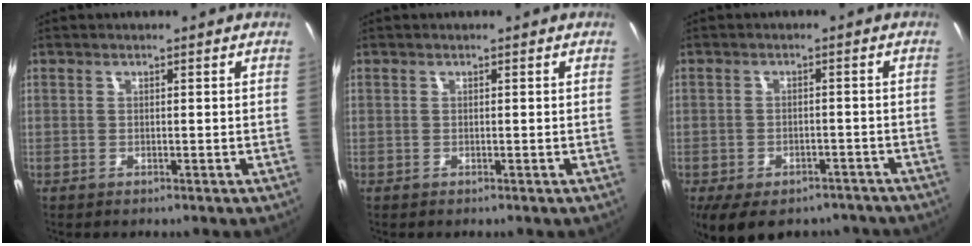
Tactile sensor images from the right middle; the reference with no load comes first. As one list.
[{"total": 0.0}, {"total": 13.7, "force": [-9.7, 7.4, 6.4], "torque": [-0.136, -0.014, -0.128]}]